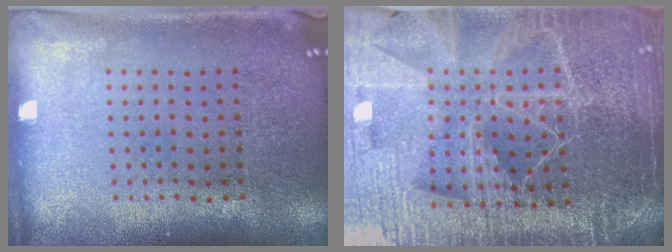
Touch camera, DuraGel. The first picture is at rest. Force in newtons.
{"total": 5.8, "press": 5.1, "slide": 2.8}